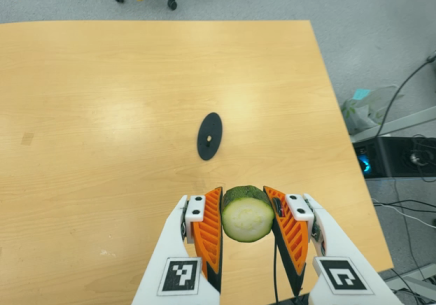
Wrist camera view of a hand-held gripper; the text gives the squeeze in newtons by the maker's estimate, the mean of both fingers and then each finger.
{"total": 11.2, "left": 10.0, "right": 12.3}